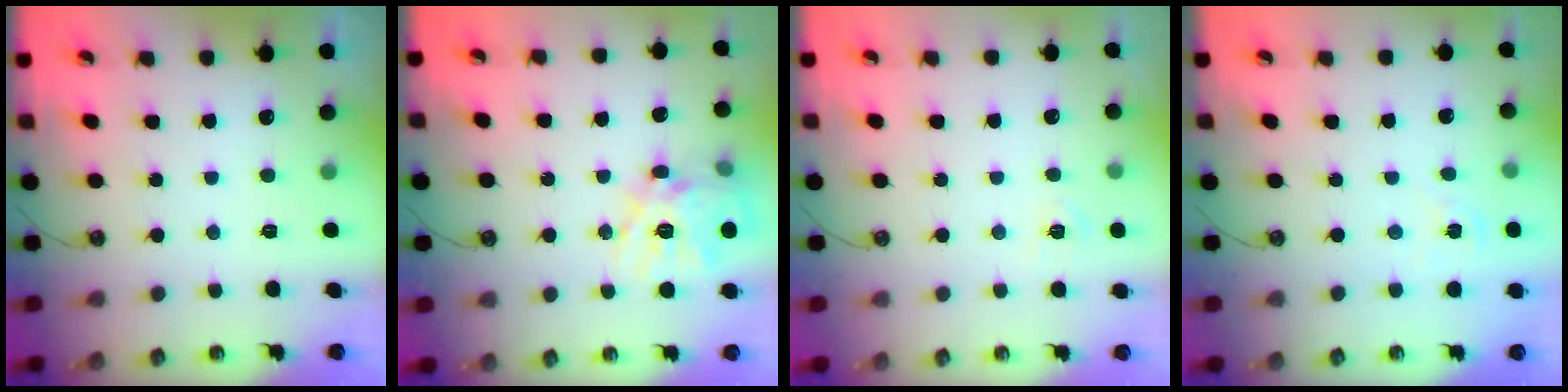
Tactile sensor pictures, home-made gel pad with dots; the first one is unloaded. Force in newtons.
{"total": 18.1, "press": 17.9, "slide": 2.3}
{"total": 4.9, "press": 4.9, "slide": 0.4}
{"total": 1.4, "press": 1.4, "slide": 0.2}